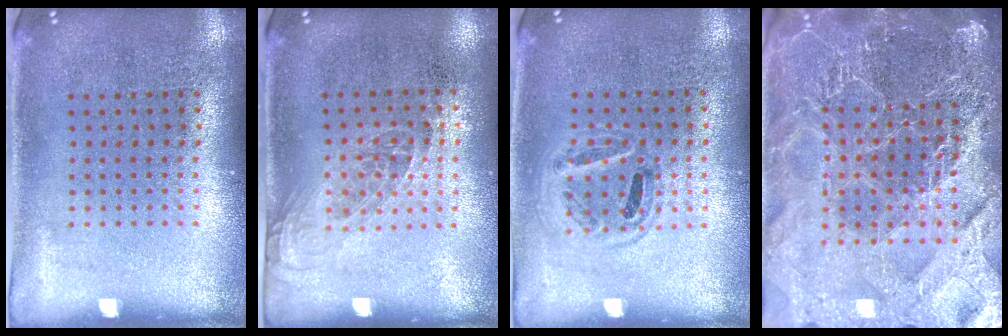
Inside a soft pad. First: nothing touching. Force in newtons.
{"total": 1.2, "press": 1.0, "slide": 0.7}
{"total": 0.9, "press": 0.8, "slide": 0.3}
{"total": 5.8, "press": 5.0, "slide": 2.8}